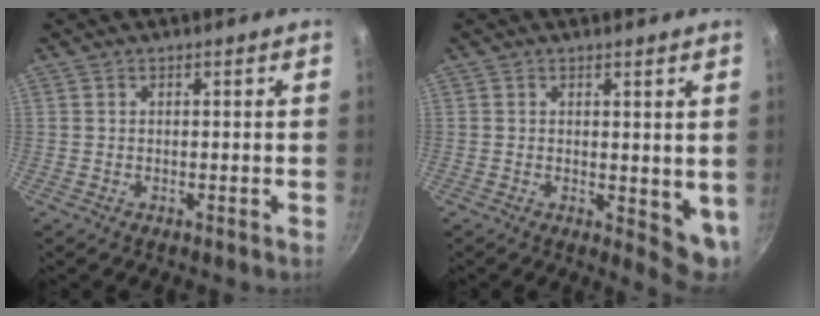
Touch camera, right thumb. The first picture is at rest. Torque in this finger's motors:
{"motor_torque": [-0.36, 0.50, -0.14, -0.21, 0.12]}